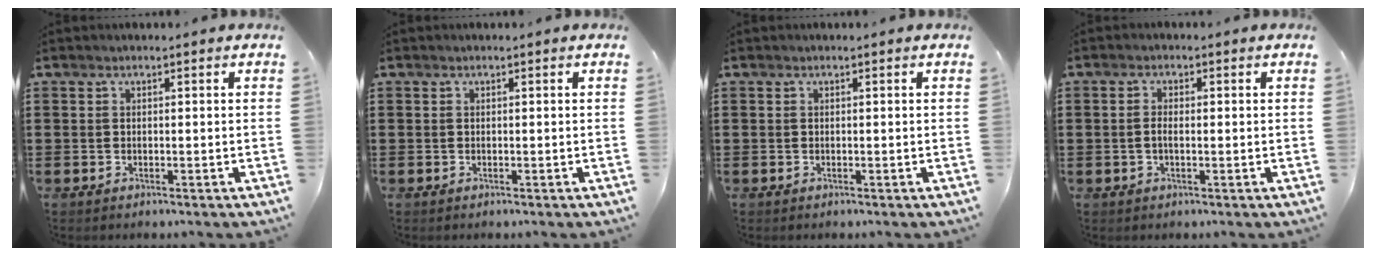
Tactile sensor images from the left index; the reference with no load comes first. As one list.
[{"total": 0.0}, {"total": 0.0}, {"total": 1.9, "force": [-0.1, 0.8, 1.7], "torque": [-0.040, -0.001, -0.006]}]